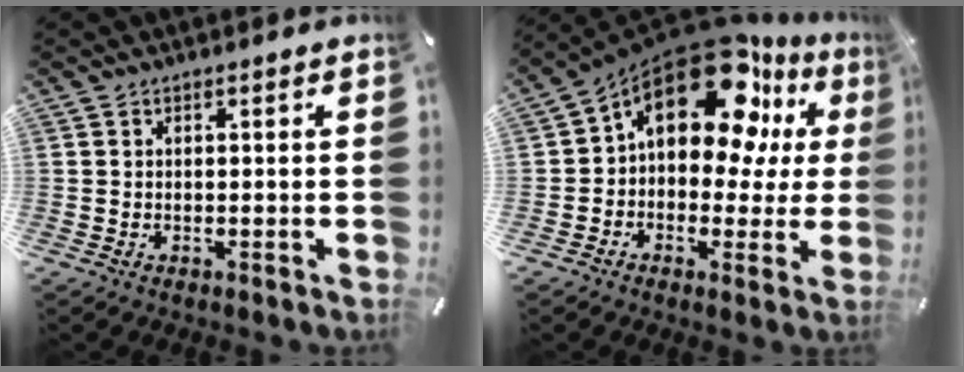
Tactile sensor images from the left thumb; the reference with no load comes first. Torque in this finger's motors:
{"motor_torque": [2.28, 2.73, 1.62, -1.15, 0.19]}